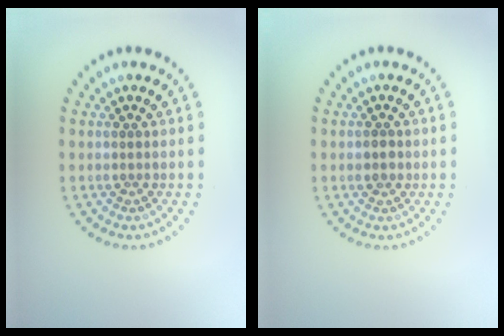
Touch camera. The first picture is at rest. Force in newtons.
{"total": 1.3, "press": 1.3, "slide": 0.2}